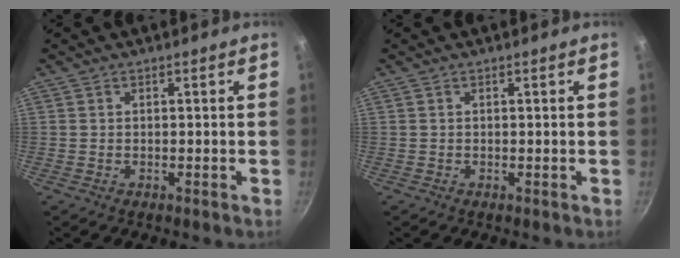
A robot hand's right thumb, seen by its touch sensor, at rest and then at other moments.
{"total": 0.0}